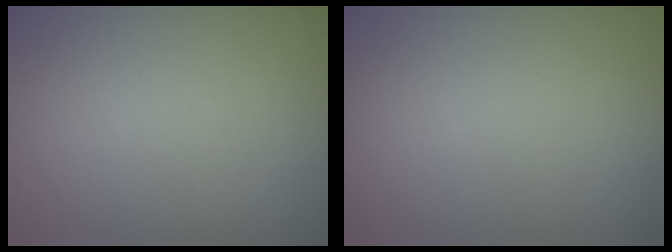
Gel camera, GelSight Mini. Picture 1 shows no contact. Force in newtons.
{"total": 0.0}